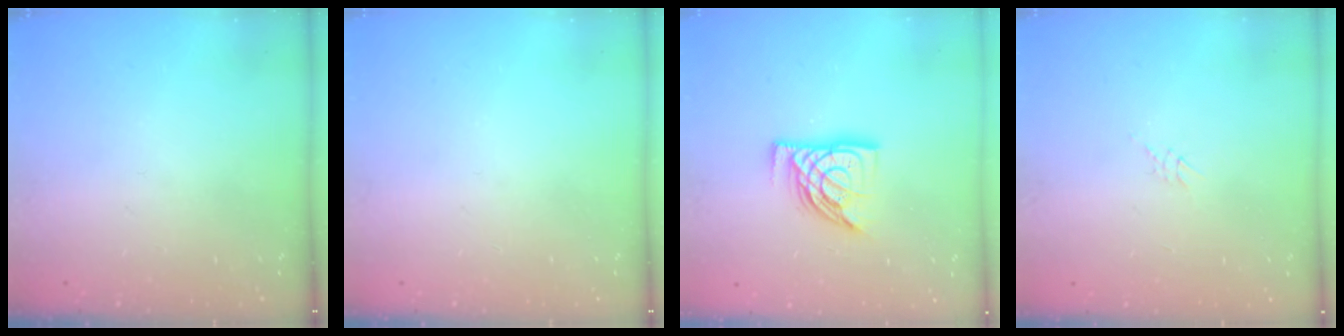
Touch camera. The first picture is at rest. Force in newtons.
{"total": 0.0}
{"total": 11.3, "press": 11.3, "slide": 1.3}
{"total": 2.6, "press": 2.6, "slide": 0.2}